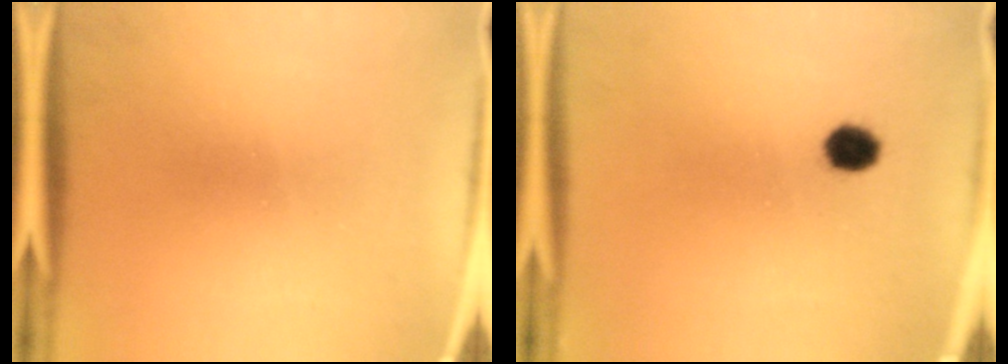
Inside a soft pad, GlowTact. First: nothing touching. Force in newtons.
{"total": 3.9}